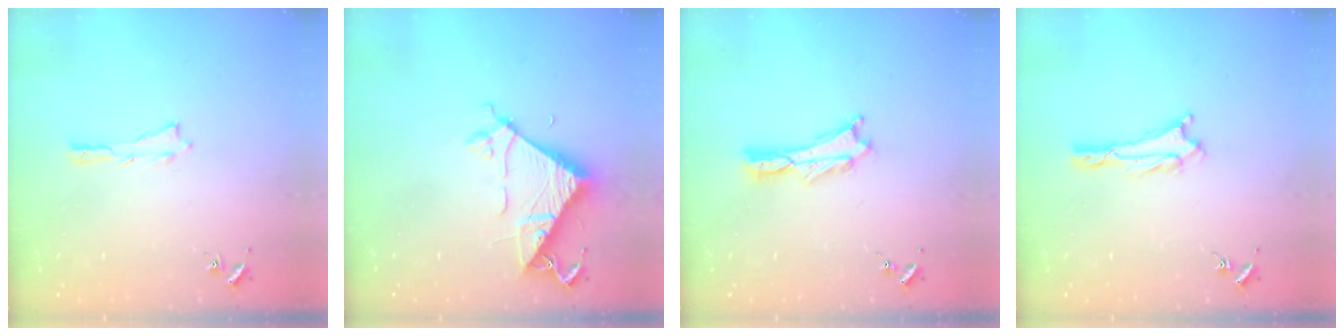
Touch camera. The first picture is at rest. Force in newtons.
{"total": 8.3, "press": 8.3, "slide": 0.8}
{"total": 1.1, "press": 1.1, "slide": 0.2}
{"total": 0.7, "press": 0.7, "slide": 0.1}